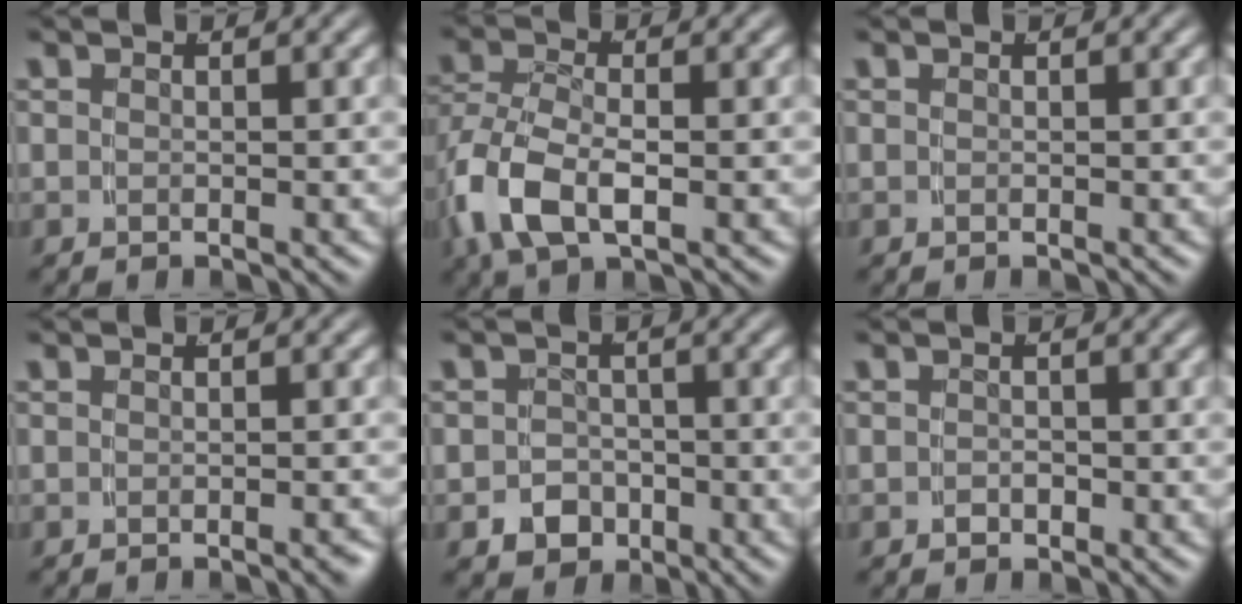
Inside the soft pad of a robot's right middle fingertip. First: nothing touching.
{"total": 6.5, "force": [-1.7, 4.4, 4.5], "torque": [-0.130, -0.022, -0.018]}
{"total": 0.0}
{"total": 0.5, "force": [-0.3, 0.1, 0.4], "torque": [-0.008, 0.007, -0.010]}
{"total": 4.7, "force": [-2.1, 4.1, 1.1], "torque": [-0.013, -0.012, -0.034]}
{"total": 0.5, "force": [-0.3, 0.4, 0.1], "torque": [-0.006, -0.001, -0.004]}